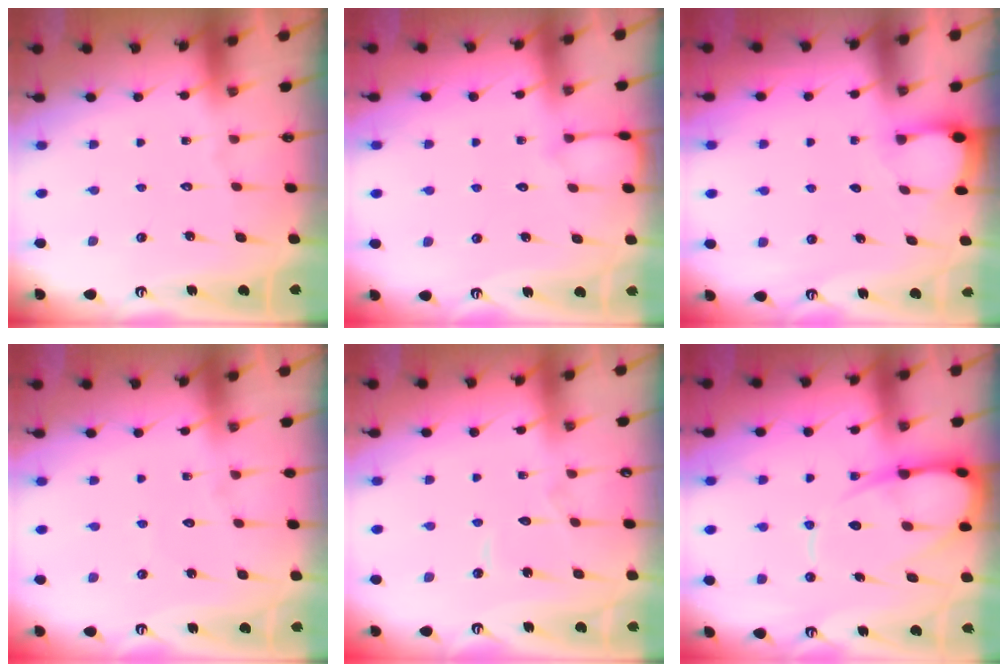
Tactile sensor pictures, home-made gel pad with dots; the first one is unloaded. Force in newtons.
{"total": 3.2, "press": 3.2, "slide": 0.4}
{"total": 2.1, "press": 2.1, "slide": 0.3}
{"total": 2.9, "press": 2.9, "slide": 0.3}
{"total": 3.7, "press": 3.7, "slide": 0.3}
{"total": 12.7, "press": 12.6, "slide": 1.3}